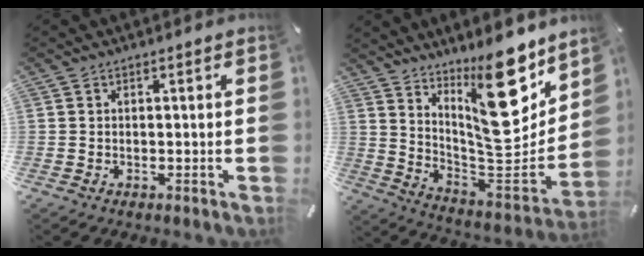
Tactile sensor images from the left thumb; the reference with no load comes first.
{"total": 22.4, "force": [13.7, 9.0, 15.3], "torque": [-0.200, -0.125, 0.227]}